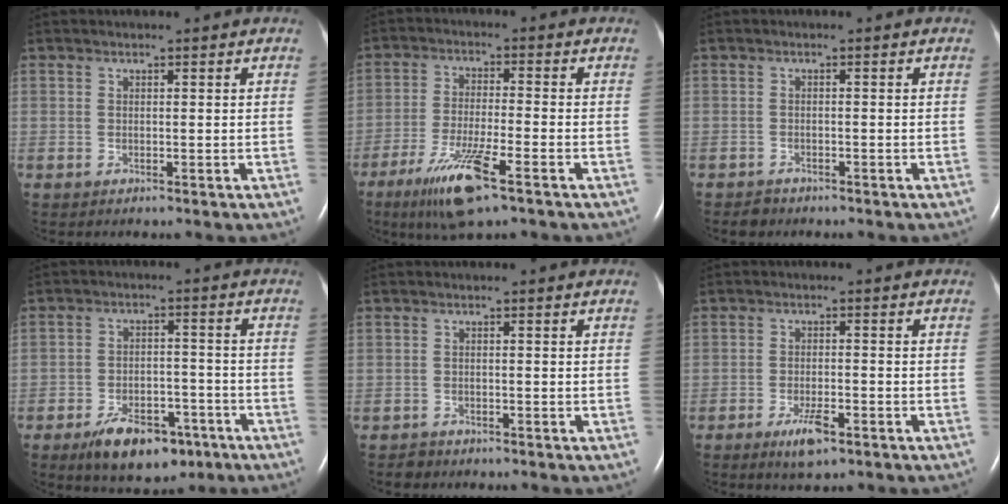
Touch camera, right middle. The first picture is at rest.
{"total": 10.0, "force": [-5.8, 0.8, 8.1], "torque": [-0.163, -0.026, -0.102]}
{"total": 1.4, "force": [-1.2, 0.8, 0.1], "torque": [-0.009, 0.000, -0.019]}
{"total": 10.2, "force": [-6.5, 5.0, 6.1], "torque": [-0.098, 0.000, -0.098]}
{"total": 1.3, "force": [-1.1, 0.7, -0.1], "torque": [-0.007, 0.000, -0.020]}
{"total": 4.3, "force": [-2.7, 1.1, 3.2], "torque": [-0.065, -0.004, -0.043]}